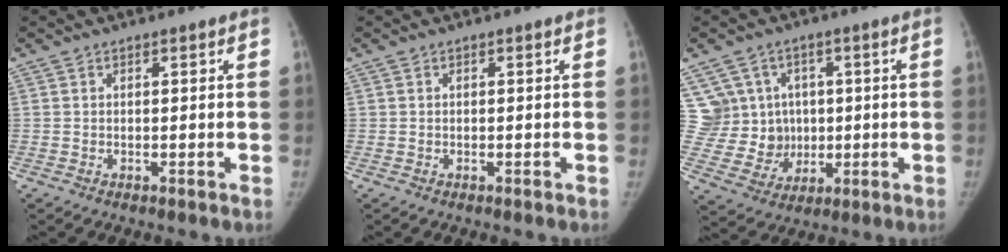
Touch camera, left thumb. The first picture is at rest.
{"total": 0.0}
{"total": 11.0, "force": [2.6, 10.3, 2.9], "torque": [-0.013, 0.006, 0.065]}